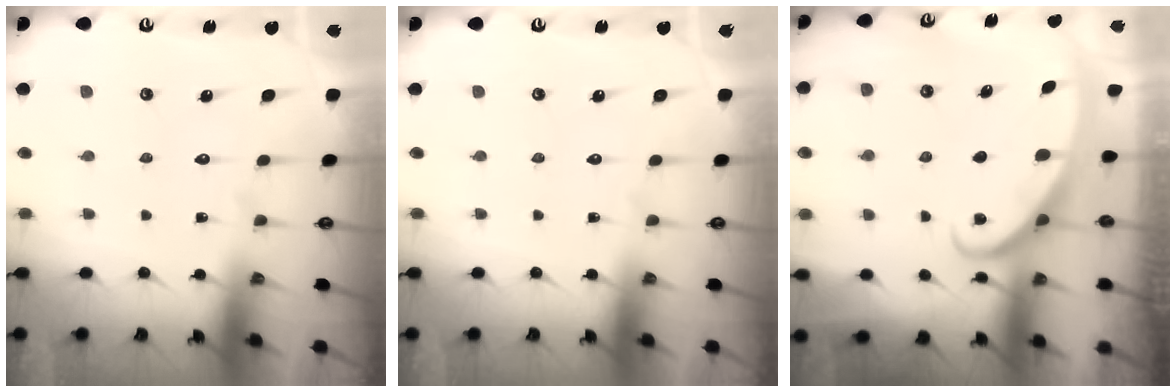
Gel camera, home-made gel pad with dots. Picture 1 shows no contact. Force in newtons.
{"total": 0.0}
{"total": 2.8, "press": 2.8, "slide": 0.3}